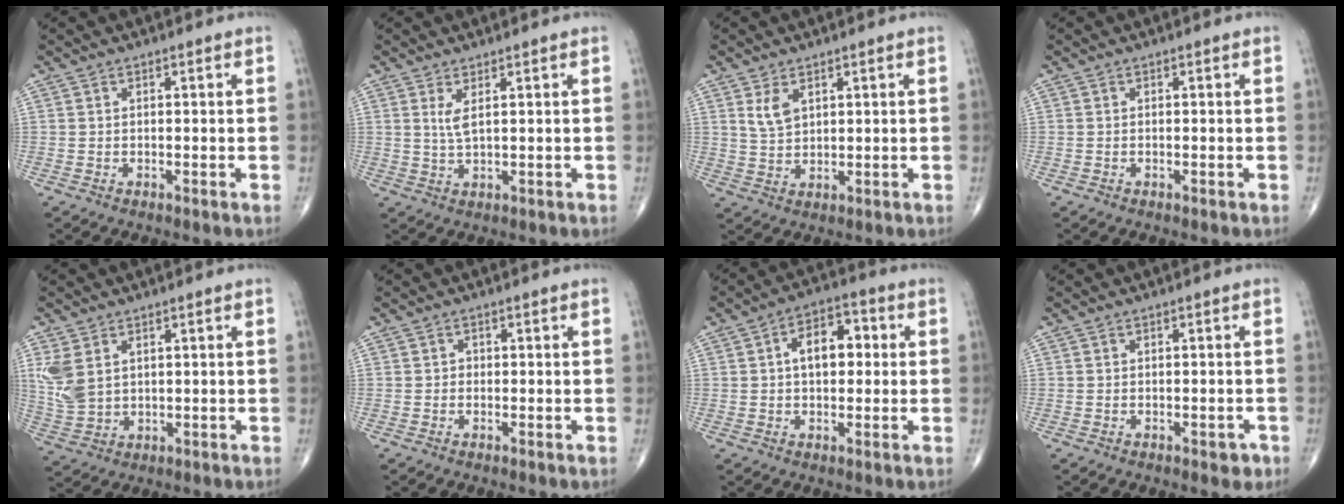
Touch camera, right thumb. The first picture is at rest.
{"total": 2.7, "force": [1.1, 0.6, 2.4], "torque": [-0.057, -0.010, 0.029]}
{"total": 4.1, "force": [2.0, 2.4, 2.7], "torque": [-0.046, -0.011, 0.045]}
{"total": 0.0}
{"total": 6.8, "force": [2.2, 4.5, 4.5], "torque": [-0.104, -0.006, 0.059]}
{"total": 0.7, "force": [-0.1, 0.6, 0.2], "torque": [0.004, 0.003, -0.005]}
{"total": 8.5, "force": [1.2, 5.2, 6.7], "torque": [-0.086, 0.022, 0.011]}
{"total": 1.9, "force": [-0.9, 1.0, 1.3], "torque": [-0.005, 0.005, -0.010]}